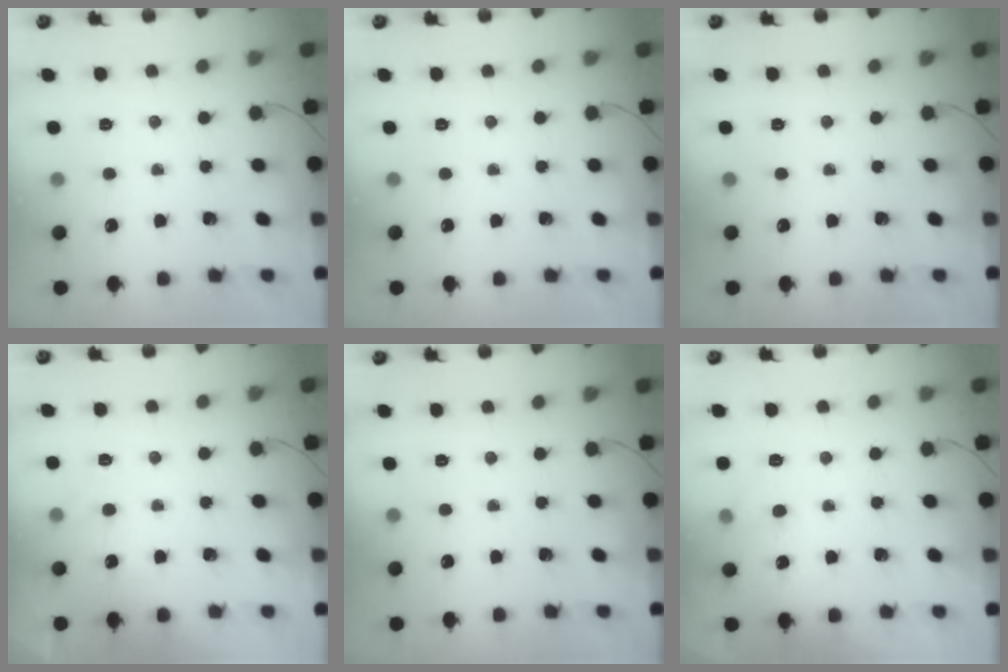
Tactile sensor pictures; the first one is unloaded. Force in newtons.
{"total": 0.0}
{"total": 0.0}
{"total": 4.2, "press": 4.1, "slide": 1.1}
{"total": 0.0}
{"total": 7.1, "press": 6.9, "slide": 1.6}